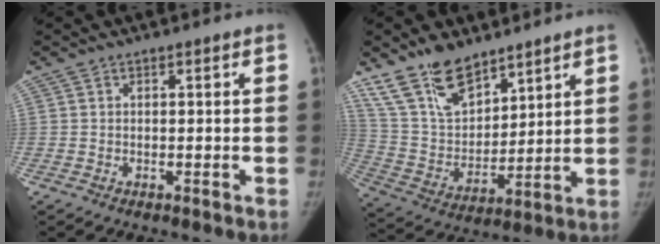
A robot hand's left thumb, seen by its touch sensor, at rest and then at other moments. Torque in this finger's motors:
{"motor_torque": [3.80, 1.21, 1.55, -1.22, 0.35]}